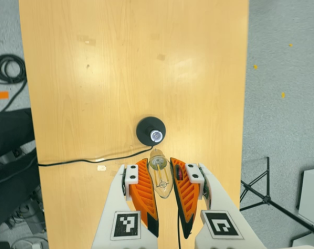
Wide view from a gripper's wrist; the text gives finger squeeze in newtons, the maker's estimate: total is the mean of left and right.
{"total": 22.9, "left": 26.3, "right": 19.4}